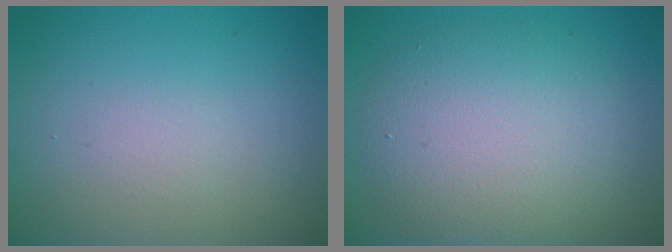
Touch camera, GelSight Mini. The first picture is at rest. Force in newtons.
{"total": 7.3, "press": 7.3, "slide": 0.6}